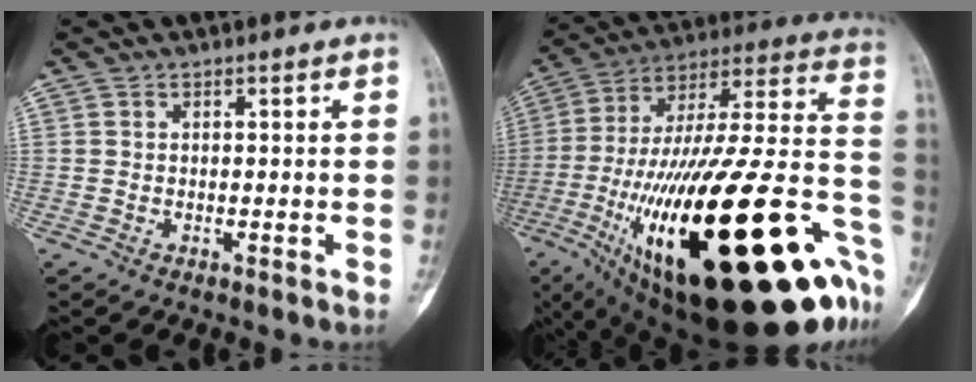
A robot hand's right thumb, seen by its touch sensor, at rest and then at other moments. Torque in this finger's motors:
{"motor_torque": [3.63, 1.38, 2.60, -0.17, 1.06]}